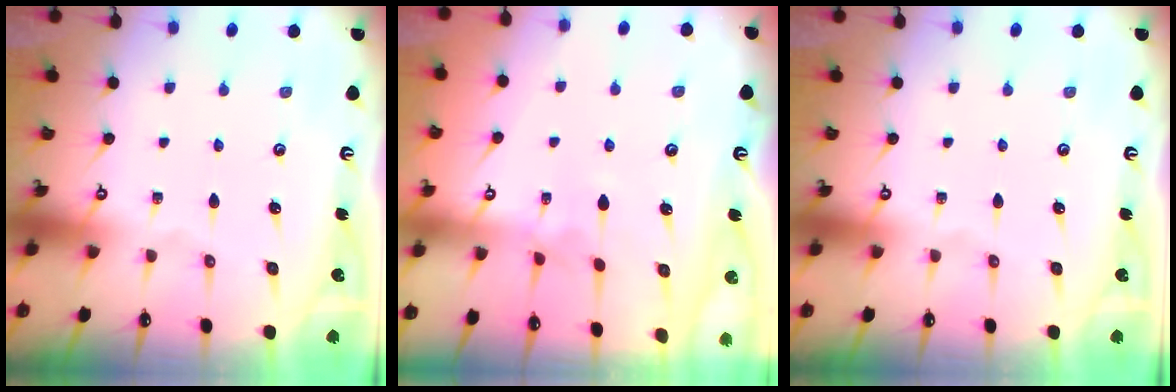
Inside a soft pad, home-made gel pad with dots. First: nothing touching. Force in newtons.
{"total": 2.4, "press": 2.4, "slide": 0.3}
{"total": 0.0}